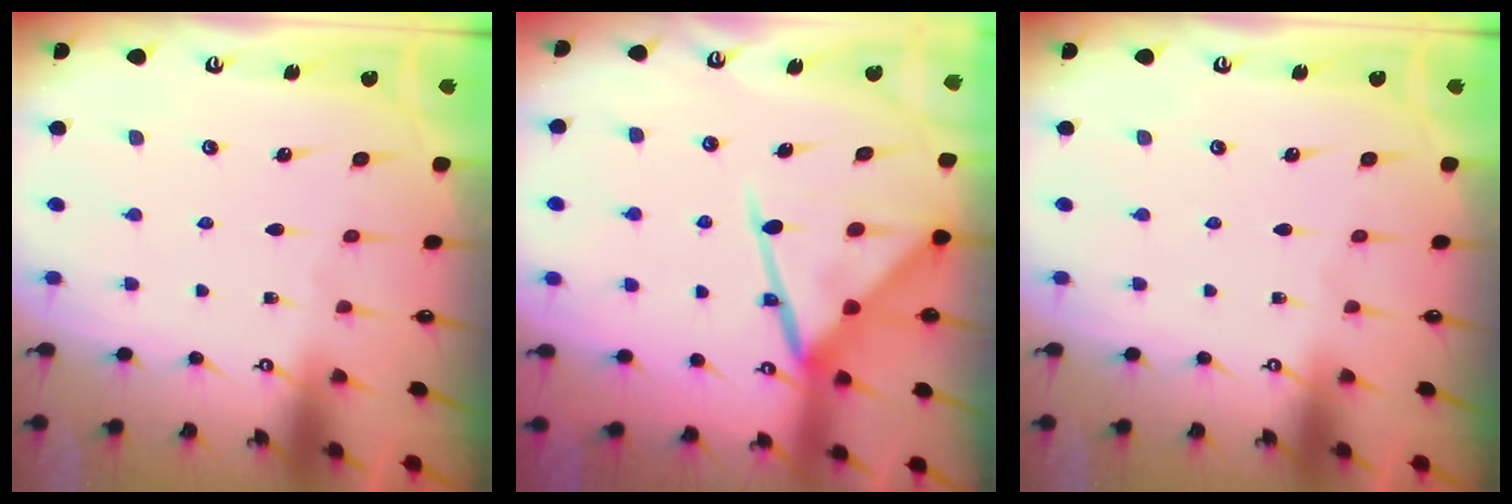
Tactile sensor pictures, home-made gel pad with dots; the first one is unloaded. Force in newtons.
{"total": 16.5, "press": 16.5, "slide": 1.6}
{"total": 0.0}